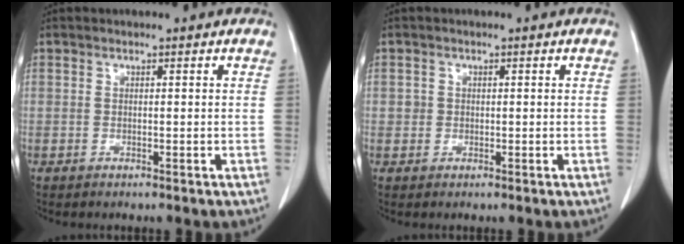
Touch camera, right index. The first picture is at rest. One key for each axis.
{"total": 1.1, "fx": 0.1, "fy": 1.1, "fz": 0.1, "tx": 0.003, "ty": 0.005, "tz": 0.002}